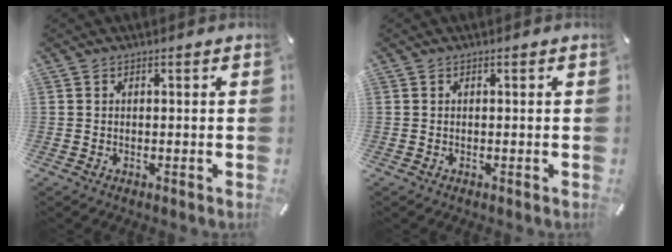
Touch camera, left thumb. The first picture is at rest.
{"total": 0.0}